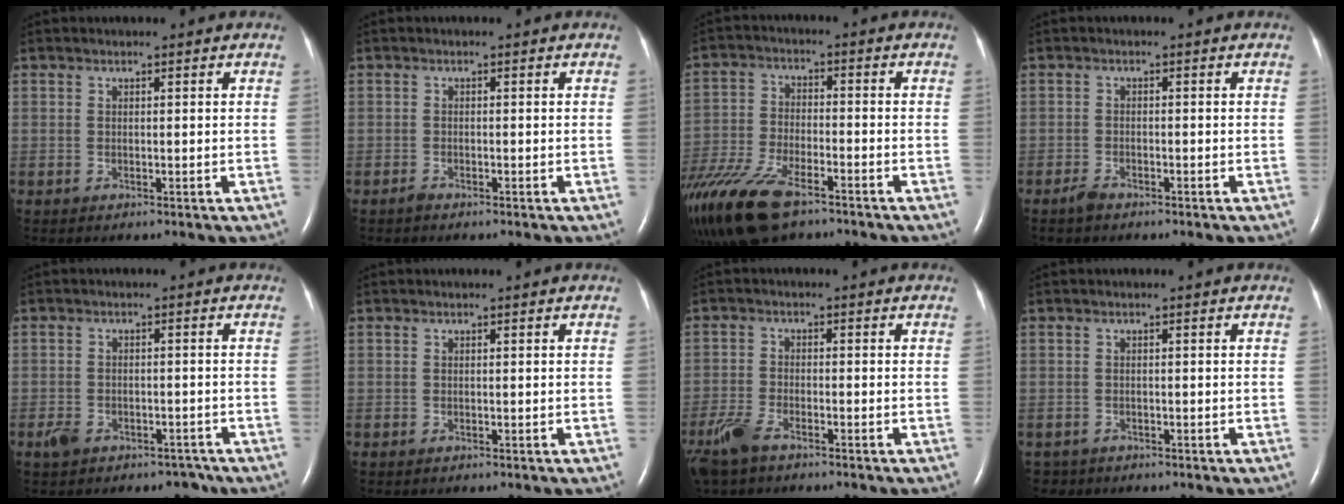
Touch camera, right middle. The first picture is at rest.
{"total": 0.7, "force": [-0.7, 0.1, 0.2], "torque": [-0.009, -0.001, -0.014]}
{"total": 18.2, "force": [-12.8, 6.6, 11.2], "torque": [-0.291, -0.039, -0.231]}
{"total": 1.6, "force": [-1.4, 0.5, 0.7], "torque": [-0.024, -0.003, -0.026]}
{"total": 4.9, "force": [-3.4, 3.3, 1.1], "torque": [-0.016, 0.013, -0.046]}
{"total": 0.0}
{"total": 5.6, "force": [-4.2, 1.7, 3.3], "torque": [-0.080, -0.011, -0.081]}
{"total": 1.6, "force": [-1.2, 1.1, -0.3], "torque": [0.000, 0.003, -0.020]}